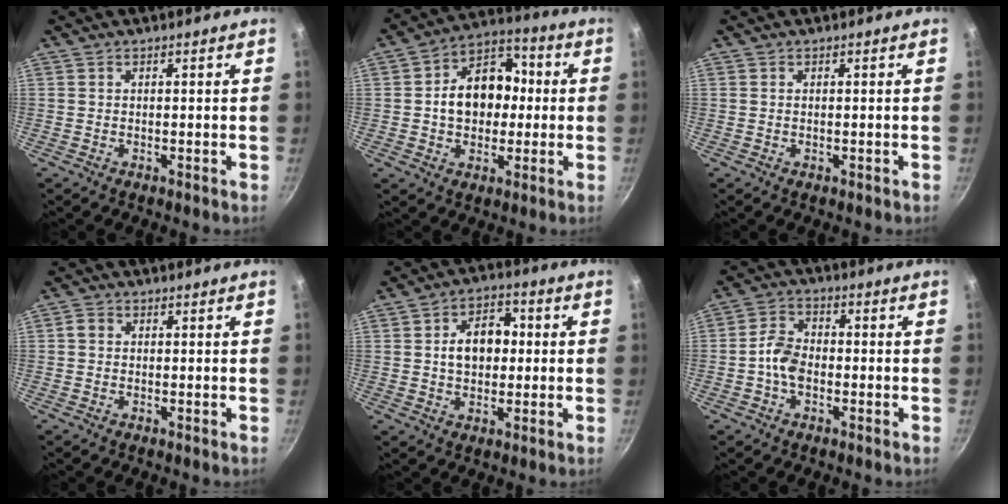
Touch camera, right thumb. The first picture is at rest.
{"total": 14.2, "force": [0.3, 10.8, 9.2], "torque": [-0.101, 0.031, -0.007]}
{"total": 0.0}
{"total": 1.7, "force": [0.0, 1.4, 0.8], "torque": [-0.017, 0.008, -0.003]}
{"total": 9.6, "force": [0.7, 6.9, 6.7], "torque": [-0.066, 0.018, 0.004]}
{"total": 5.9, "force": [-1.6, 4.0, 4.0], "torque": [-0.064, 0.025, -0.038]}